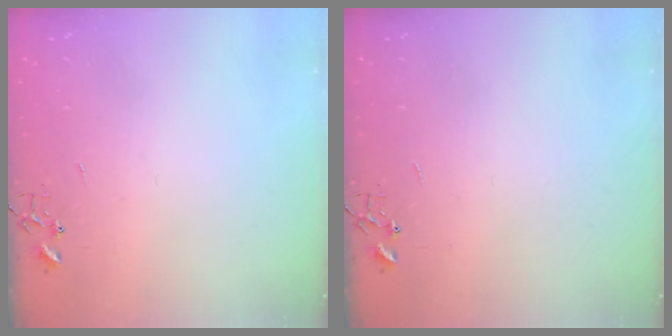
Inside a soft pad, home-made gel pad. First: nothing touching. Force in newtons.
{"total": 0.0}